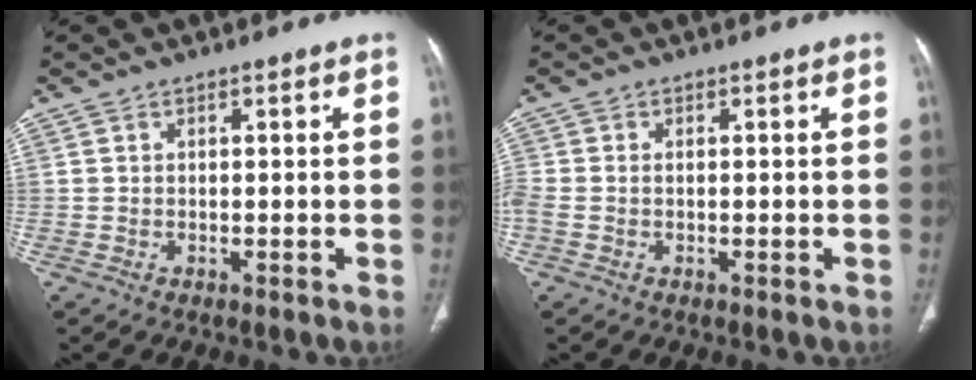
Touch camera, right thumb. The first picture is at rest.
{"total": 2.3, "force": [-0.3, 1.3, 1.8], "torque": [-0.058, 0.005, -0.006]}